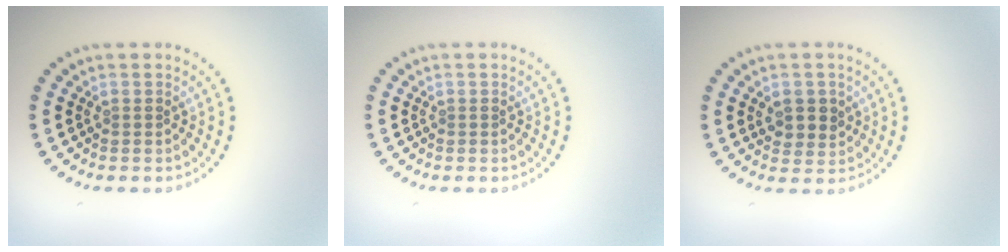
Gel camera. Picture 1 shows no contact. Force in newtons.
{"total": 0.0}
{"total": 2.4, "press": 2.3, "slide": 0.7}